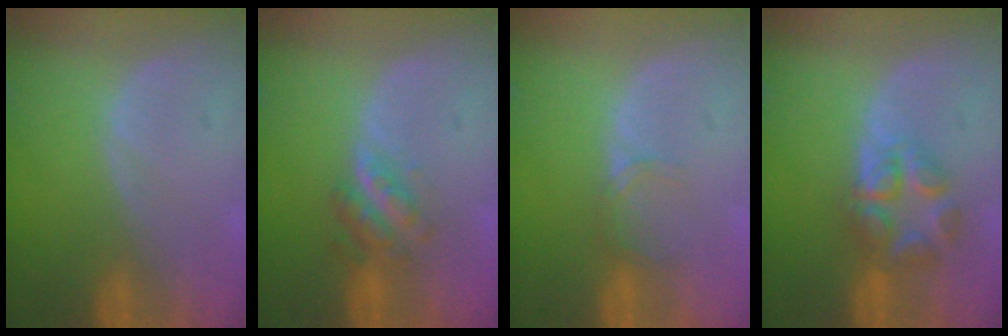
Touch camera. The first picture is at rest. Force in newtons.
{"total": 4.9, "press": 4.5, "slide": 2.1}
{"total": 1.9, "press": 1.9, "slide": 0.3}
{"total": 5.6, "press": 5.6, "slide": 0.4}